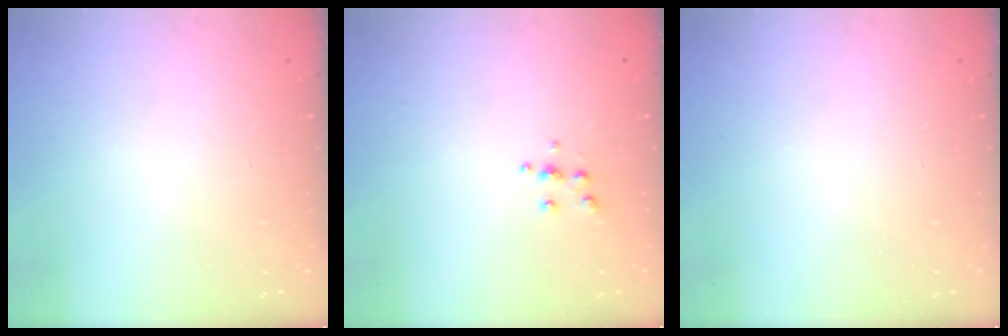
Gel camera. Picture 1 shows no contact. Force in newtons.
{"total": 5.3, "press": 5.2, "slide": 0.5}
{"total": 0.0}